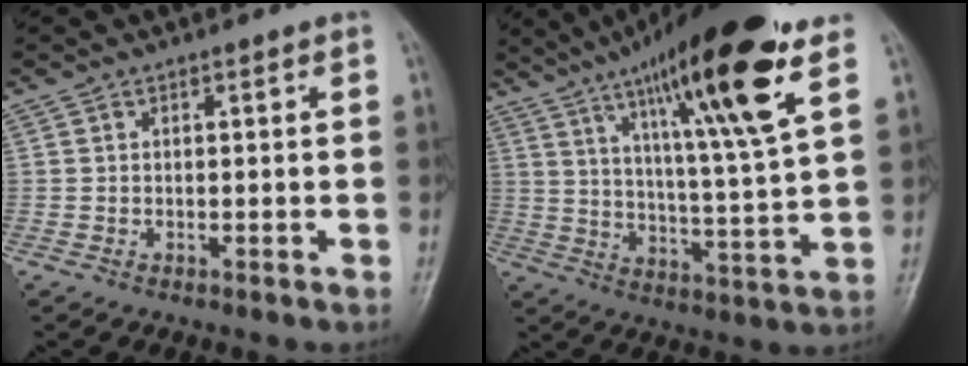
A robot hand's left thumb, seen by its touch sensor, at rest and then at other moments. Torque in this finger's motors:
{"motor_torque": [0.38, 0.46, 1.68, -1.09, 0.19]}